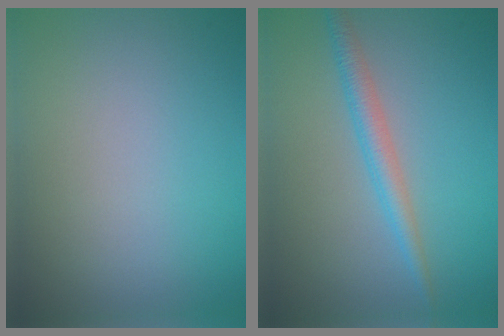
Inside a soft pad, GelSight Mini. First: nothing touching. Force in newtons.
{"total": 2.4, "press": 2.4, "slide": 0.0}